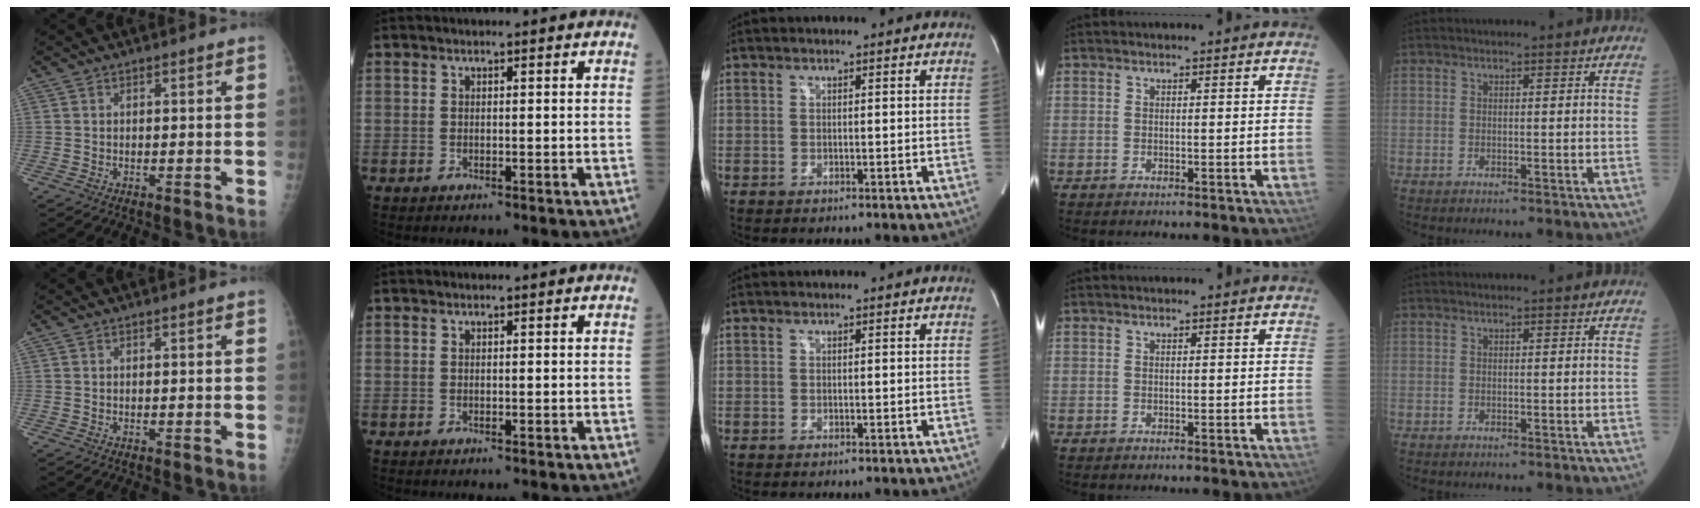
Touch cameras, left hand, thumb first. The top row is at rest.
{}